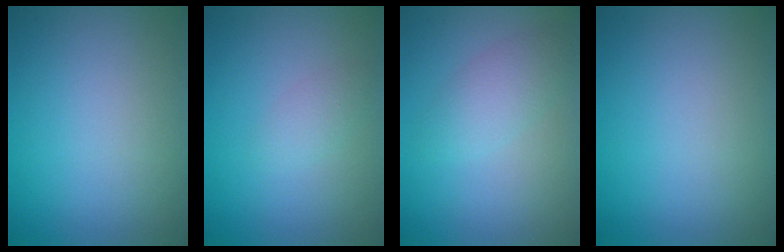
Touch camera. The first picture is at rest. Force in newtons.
{"total": 1.3, "press": 1.3, "slide": 0.1}
{"total": 2.4, "press": 2.4, "slide": 0.0}
{"total": 0.0}